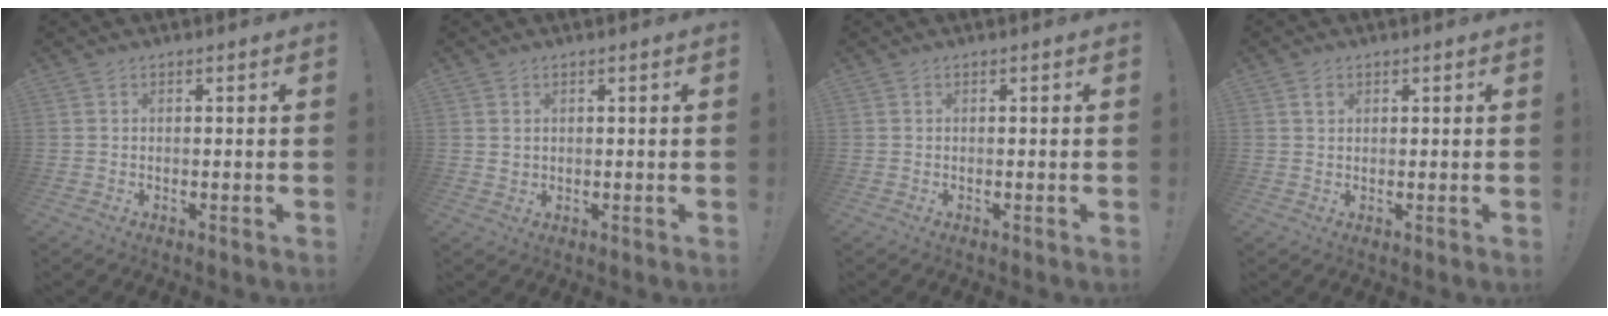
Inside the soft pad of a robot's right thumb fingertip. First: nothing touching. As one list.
[{"total": 1.5, "force": [0.7, 1.2, 0.6], "torque": [-0.010, 0.002, 0.013]}, {"total": 0.0}, {"total": 1.6, "force": [0.8, 1.2, 0.8], "torque": [-0.006, 0.000, 0.012]}]